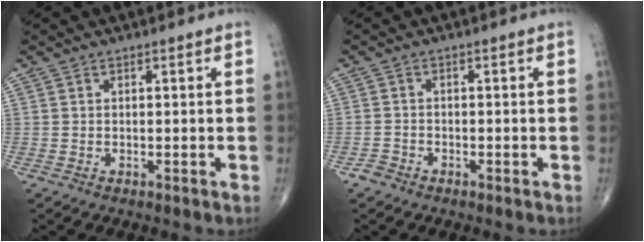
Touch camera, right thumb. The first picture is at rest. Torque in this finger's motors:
{"motor_torque": [0.50, -0.37, -0.15, -0.47, -0.05]}